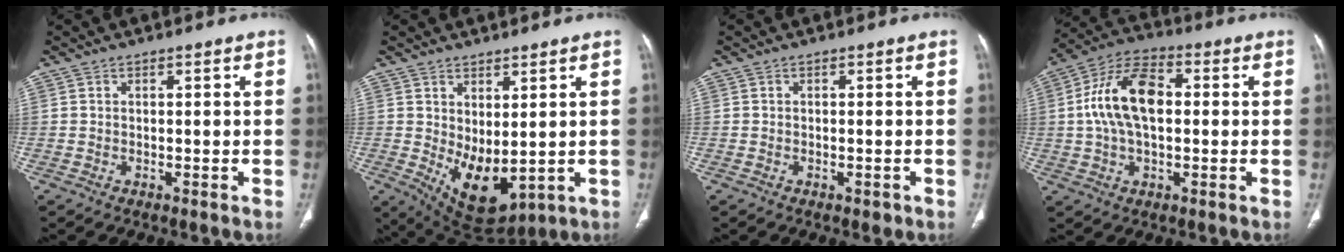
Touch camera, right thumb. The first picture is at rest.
{"total": 9.8, "force": [-0.1, 5.3, 8.3], "torque": [-0.119, -0.019, 0.029]}
{"total": 1.0, "force": [-0.5, 0.6, 0.6], "torque": [-0.006, 0.002, -0.004]}
{"total": 13.8, "force": [1.2, 7.9, 11.3], "torque": [-0.211, 0.028, 0.013]}